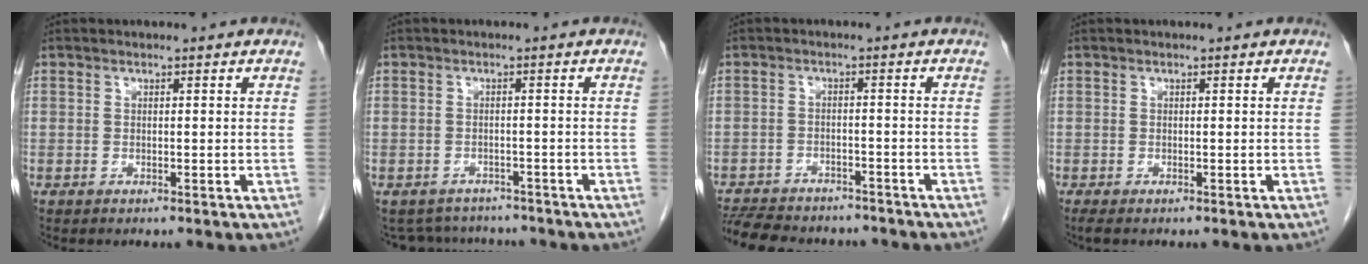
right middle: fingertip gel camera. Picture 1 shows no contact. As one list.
[{"total": 6.5, "force": [-6.0, 2.5, 0.4], "torque": [-0.004, 0.009, -0.078]}, {"total": 13.5, "force": [-11.9, 4.4, 4.7], "torque": [-0.104, -0.001, -0.162]}, {"total": 0.8, "force": [-0.7, 0.1, 0.5], "torque": [-0.008, -0.003, -0.010]}]